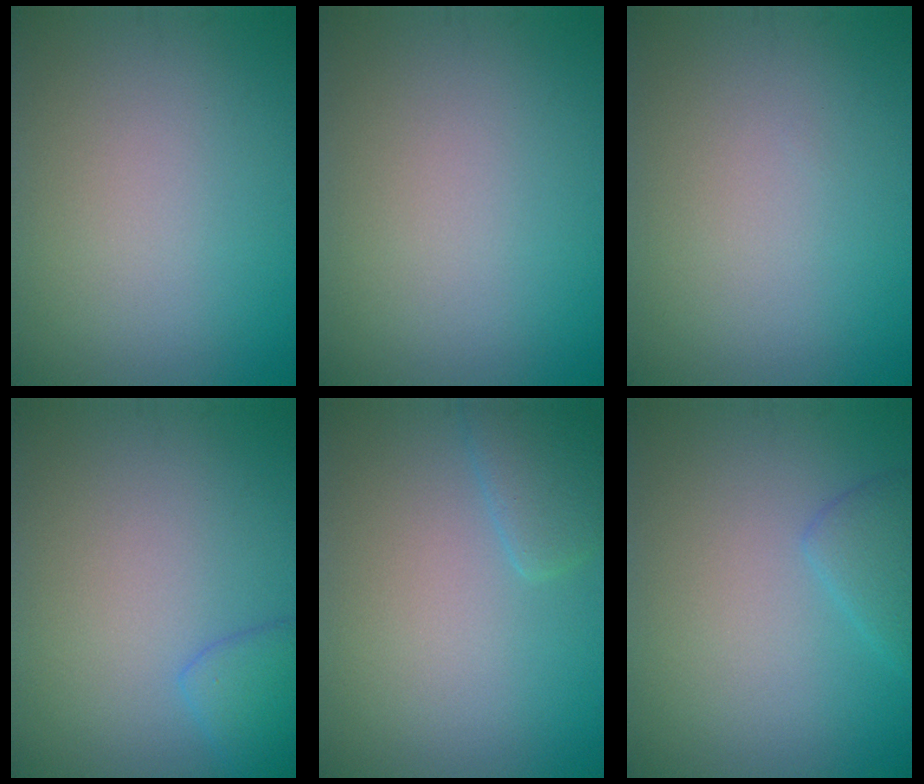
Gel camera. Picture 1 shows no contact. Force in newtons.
{"total": 0.0}
{"total": 0.0}
{"total": 2.4, "press": 2.4, "slide": 0.2}
{"total": 2.3, "press": 2.3, "slide": 0.1}
{"total": 2.0, "press": 2.0, "slide": 0.1}